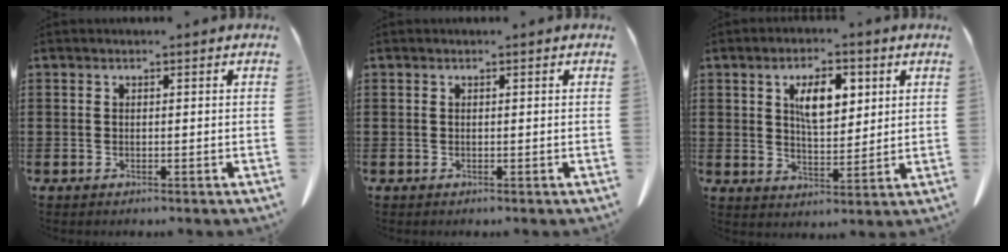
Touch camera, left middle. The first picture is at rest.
{"total": 0.0}
{"total": 6.8, "force": [3.0, 3.0, 5.4], "torque": [-0.089, 0.000, 0.046]}